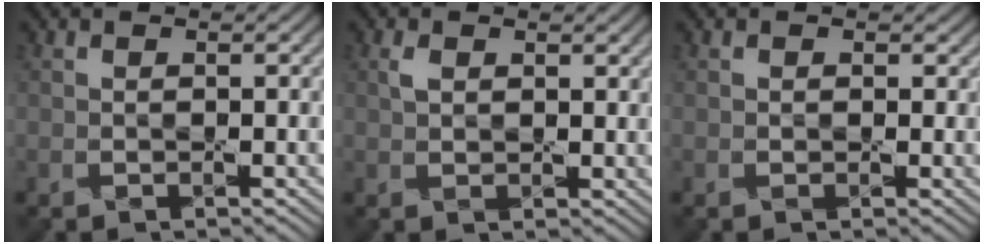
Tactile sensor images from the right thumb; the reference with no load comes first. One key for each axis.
{"total": 2.2, "fx": 1.0, "fy": 1.4, "fz": 1.4, "tx": -0.034, "ty": 0.000, "tz": 0.020}
{"total": 0.9, "fx": 0.1, "fy": 0.8, "fz": 0.4, "tx": -0.011, "ty": -0.007, "tz": -0.001}